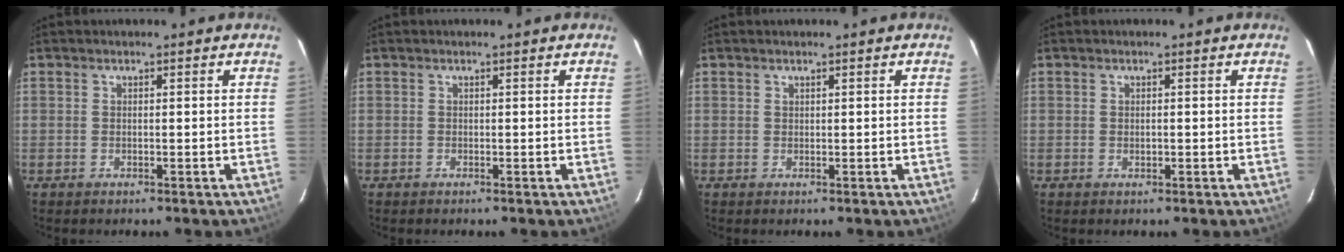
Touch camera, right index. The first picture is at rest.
{"total": 0.0}
{"total": 0.0}
{"total": 0.8, "force": [-0.1, 0.5, 0.7], "torque": [-0.012, 0.002, 0.000]}